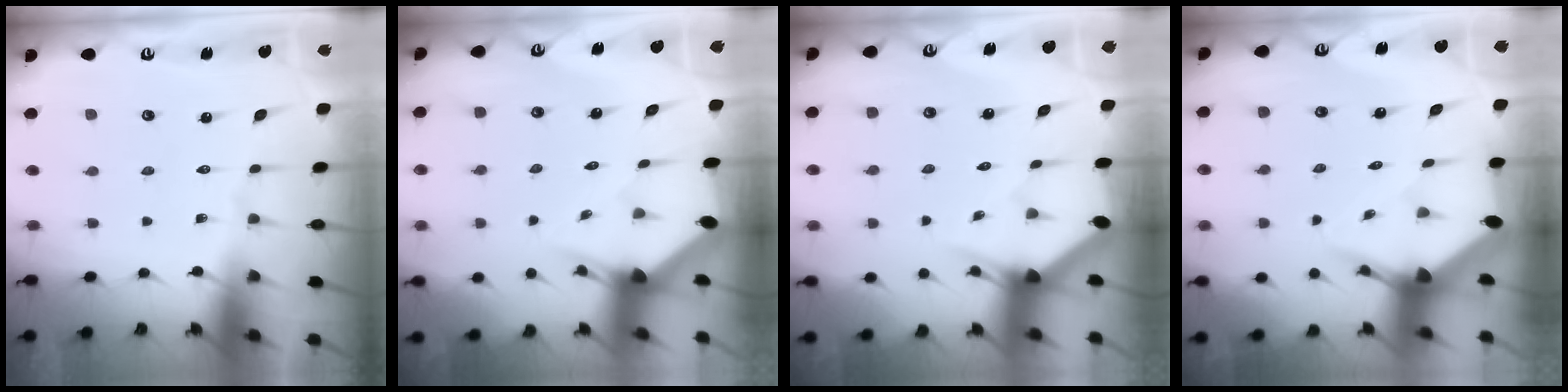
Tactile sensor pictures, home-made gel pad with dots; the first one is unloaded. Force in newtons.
{"total": 2.8, "press": 2.8, "slide": 0.1}
{"total": 3.0, "press": 3.0, "slide": 0.2}
{"total": 5.2, "press": 5.1, "slide": 0.3}